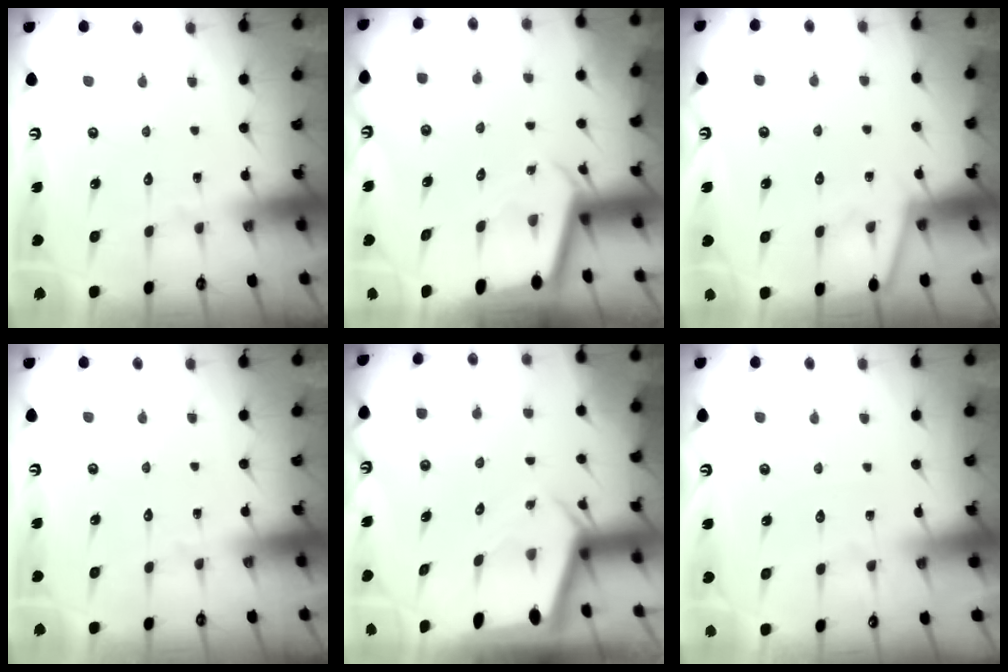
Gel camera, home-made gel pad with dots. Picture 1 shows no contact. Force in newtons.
{"total": 2.0, "press": 2.0, "slide": 0.1}
{"total": 3.4, "press": 3.4, "slide": 0.5}
{"total": 0.0}
{"total": 3.4, "press": 3.4, "slide": 0.3}
{"total": 2.3, "press": 2.2, "slide": 0.4}